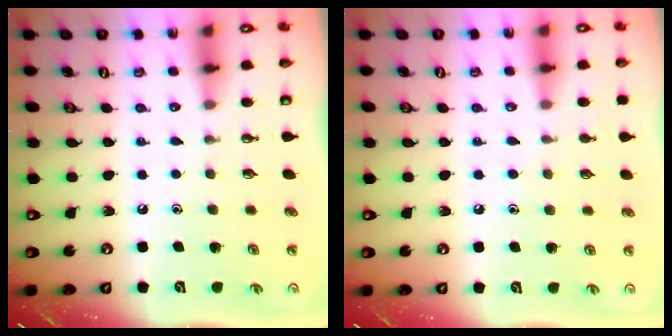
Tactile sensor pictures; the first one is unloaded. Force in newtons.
{"total": 4.8, "press": 4.8, "slide": 0.6}